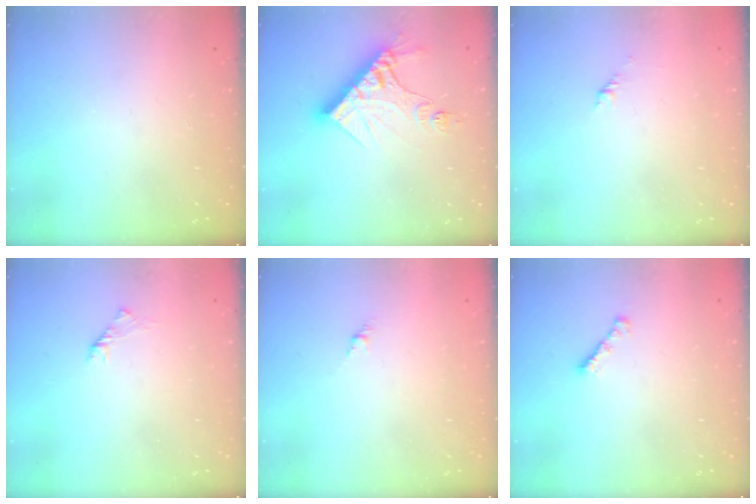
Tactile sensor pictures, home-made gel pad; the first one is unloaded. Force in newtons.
{"total": 14.0, "press": 13.9, "slide": 1.7}
{"total": 1.5, "press": 1.4, "slide": 0.5}
{"total": 1.6, "press": 1.4, "slide": 0.6}
{"total": 1.5, "press": 1.4, "slide": 0.6}
{"total": 1.6, "press": 1.5, "slide": 0.4}